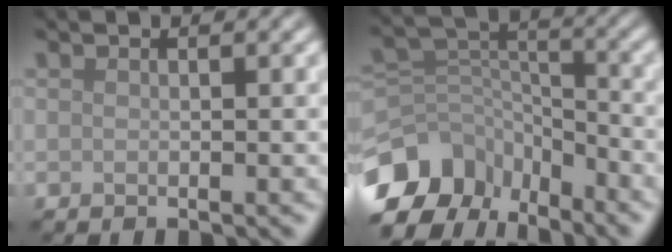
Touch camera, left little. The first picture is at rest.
{"total": 9.6, "force": [-6.2, 5.9, 4.2], "torque": [-0.084, -0.003, -0.119]}